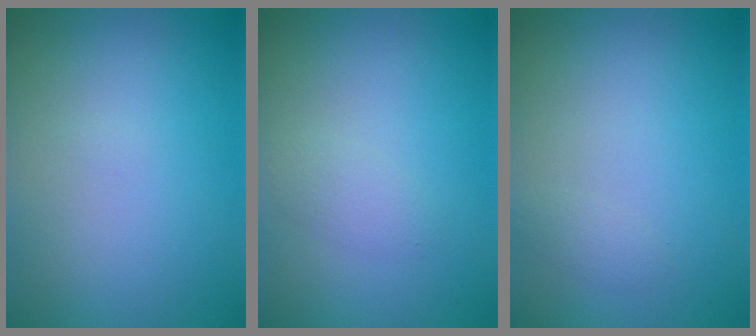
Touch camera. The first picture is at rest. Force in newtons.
{"total": 1.4, "press": 1.4, "slide": 0.1}
{"total": 0.7, "press": 0.7, "slide": 0.0}